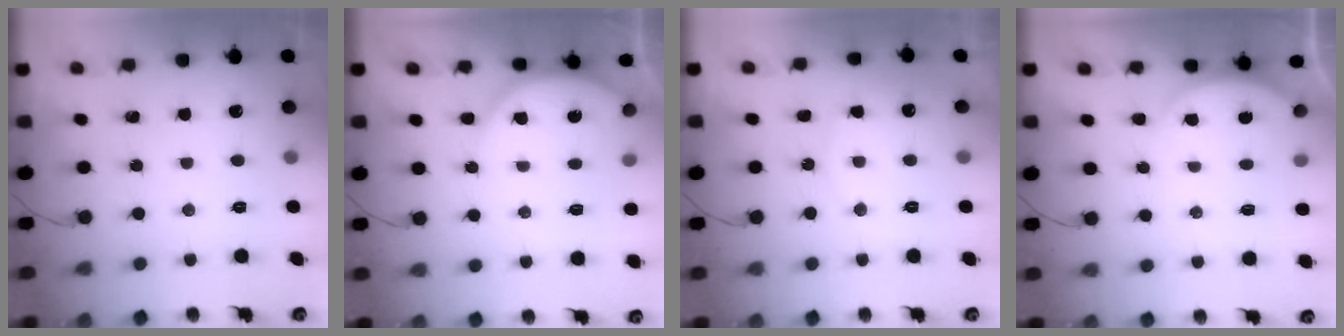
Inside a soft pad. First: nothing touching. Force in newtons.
{"total": 5.0, "press": 5.0, "slide": 0.6}
{"total": 5.9, "press": 5.9, "slide": 0.6}
{"total": 2.4, "press": 2.4, "slide": 0.6}